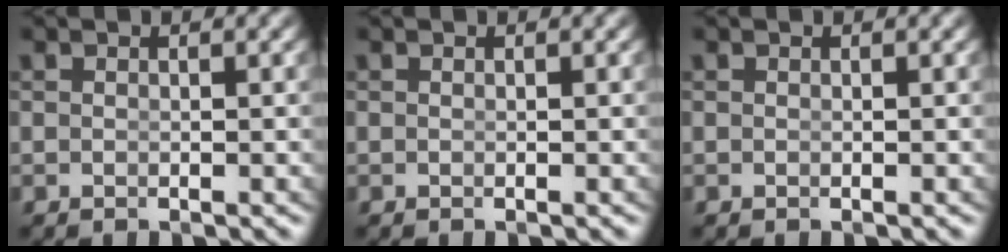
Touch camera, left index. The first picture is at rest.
{"total": 0.0}
{"total": 0.0}